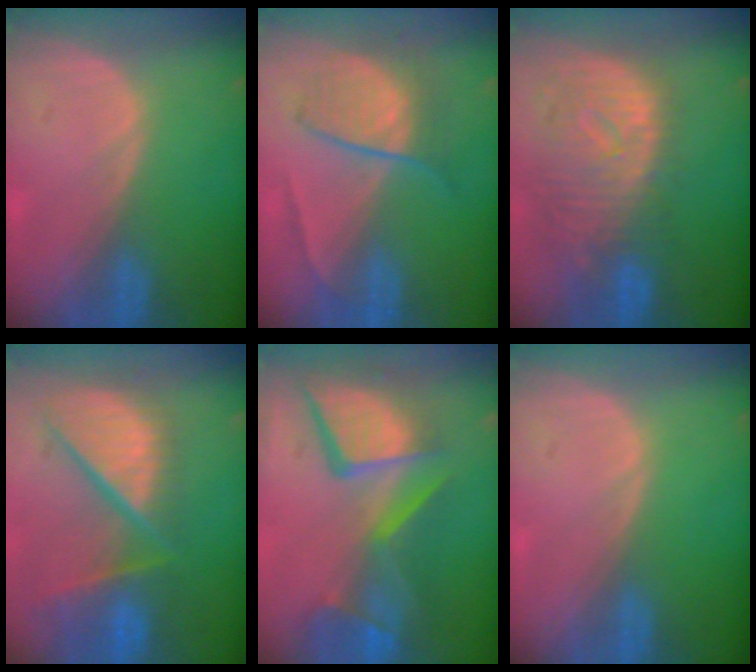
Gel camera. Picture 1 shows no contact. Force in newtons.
{"total": 6.7, "press": 6.5, "slide": 1.4}
{"total": 11.5, "press": 9.9, "slide": 5.8}
{"total": 12.4, "press": 10.2, "slide": 7.1}
{"total": 13.7, "press": 11.2, "slide": 7.9}
{"total": 0.0}